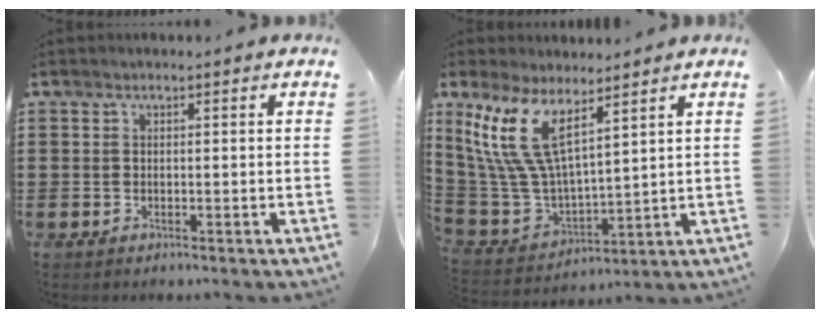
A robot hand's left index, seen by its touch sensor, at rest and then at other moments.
{"total": 12.5, "force": [7.2, 4.5, 9.1], "torque": [-0.232, -0.032, 0.127]}